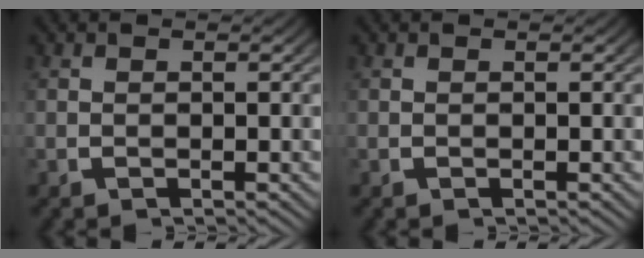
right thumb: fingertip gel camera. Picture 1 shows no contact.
{"total": 0.0}